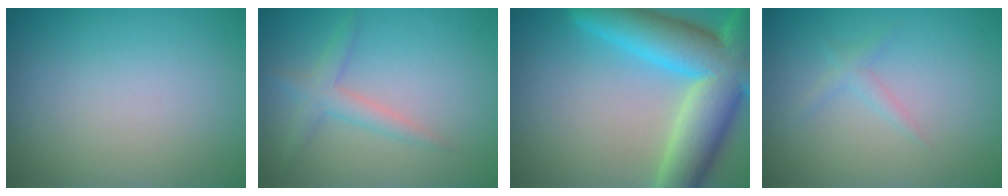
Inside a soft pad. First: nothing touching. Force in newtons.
{"total": 2.1, "press": 2.1, "slide": 0.2}
{"total": 11.6, "press": 11.6, "slide": 0.6}
{"total": 1.1, "press": 1.1, "slide": 0.0}